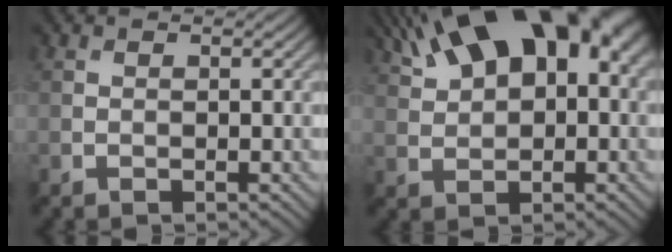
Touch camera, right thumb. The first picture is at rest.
{"total": 18.7, "force": [9.2, 9.5, 13.2], "torque": [-0.218, 0.074, 0.134]}